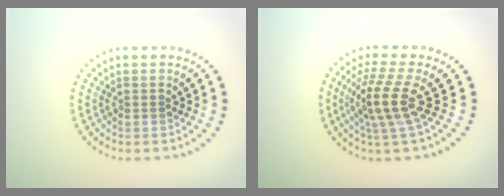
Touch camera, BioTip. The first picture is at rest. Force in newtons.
{"total": 4.3, "press": 3.1, "slide": 2.9}